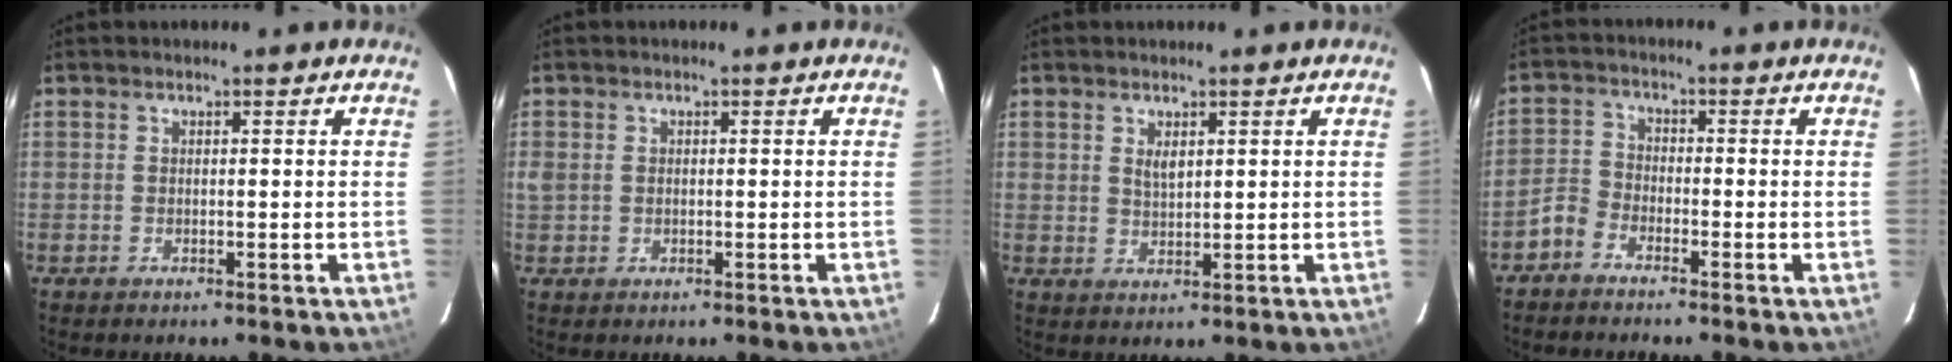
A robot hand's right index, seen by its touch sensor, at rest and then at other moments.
{"total": 2.0, "force": [0.1, 1.8, 0.9], "torque": [-0.019, -0.001, 0.003]}
{"total": 2.5, "force": [1.2, 1.3, 1.7], "torque": [-0.028, 0.000, 0.022]}
{"total": 3.5, "force": [-2.8, 1.9, 0.9], "torque": [-0.017, 0.011, -0.061]}